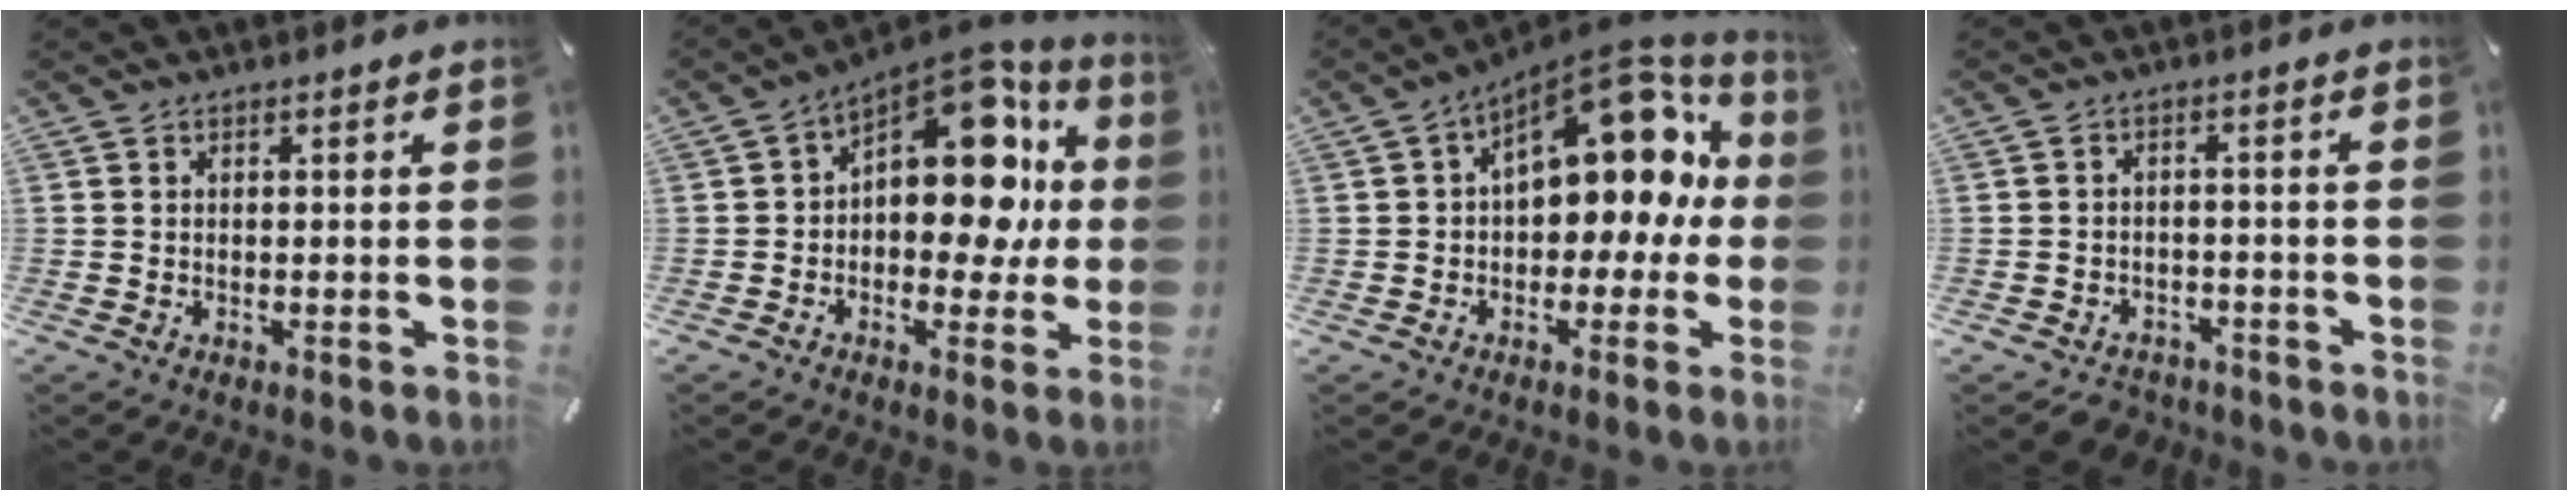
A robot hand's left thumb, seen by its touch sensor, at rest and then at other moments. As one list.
[{"total": 16.2, "force": [4.6, 9.8, 12.0], "torque": [-0.151, -0.041, 0.078]}, {"total": 15.3, "force": [6.7, 9.0, 10.4], "torque": [-0.131, -0.053, 0.114]}, {"total": 3.8, "force": [-3.0, 2.3, 0.5], "torque": [-0.015, 0.015, -0.060]}]